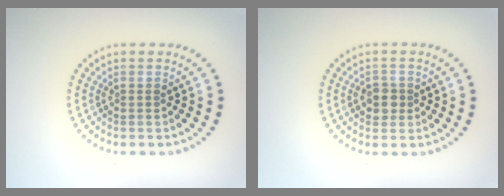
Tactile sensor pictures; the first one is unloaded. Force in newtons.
{"total": 2.1, "press": 2.0, "slide": 0.6}